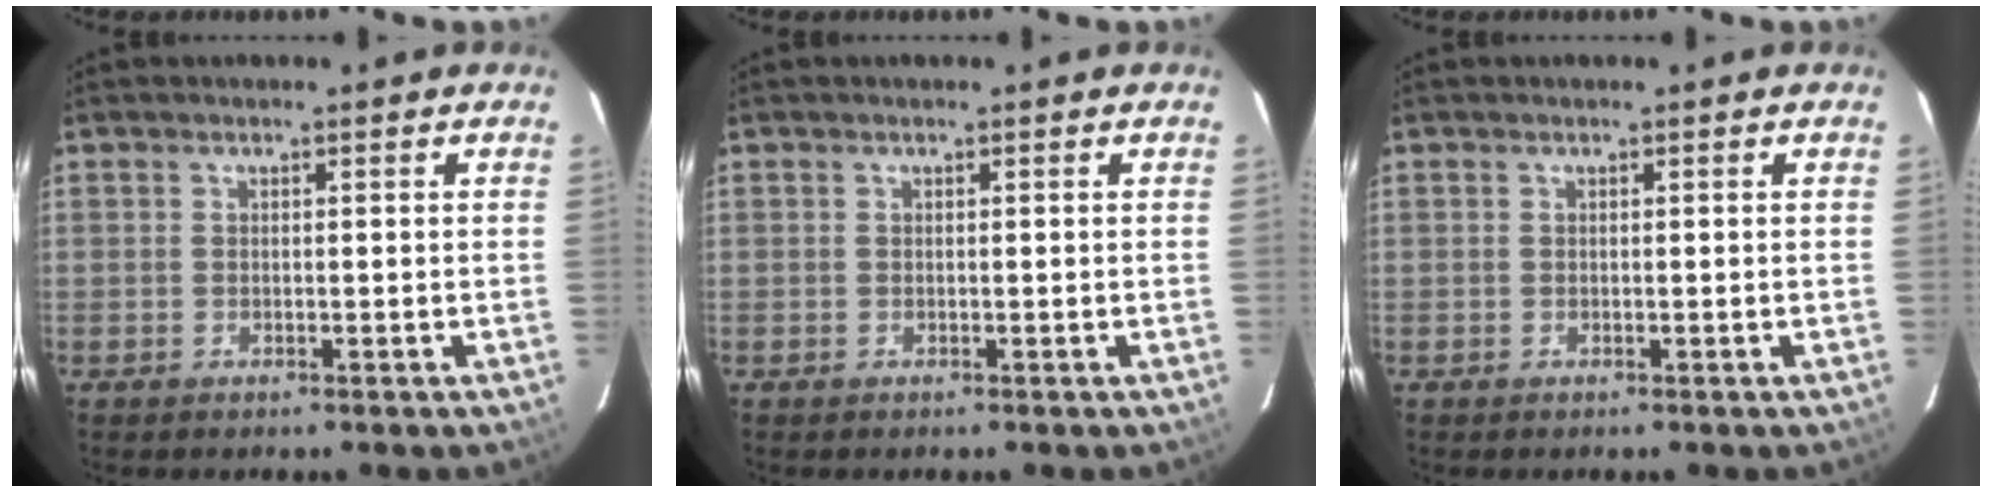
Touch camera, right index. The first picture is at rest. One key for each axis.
{"total": 0.0}
{"total": 0.0}